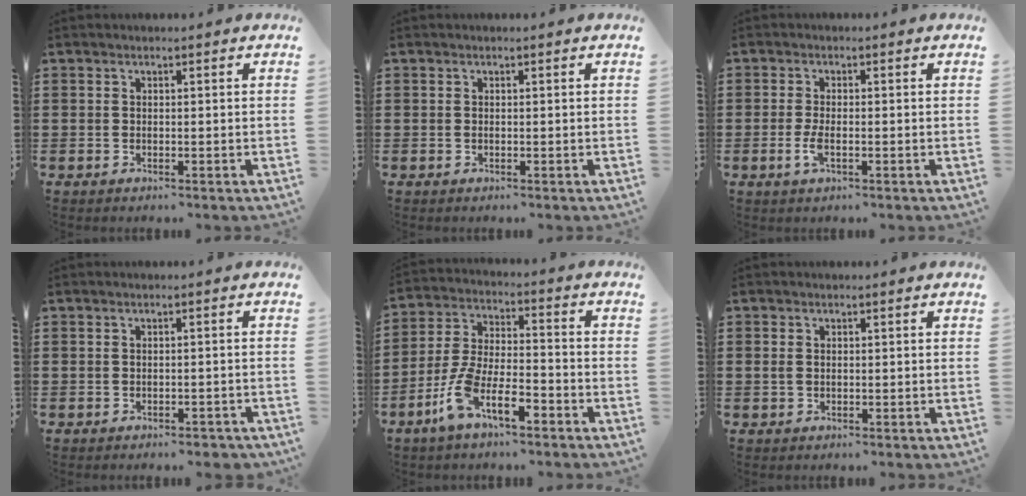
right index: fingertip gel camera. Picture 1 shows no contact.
{"total": 0.0}
{"total": 2.7, "force": [-0.9, 0.7, 2.4], "torque": [-0.064, -0.008, -0.023]}
{"total": 1.3, "force": [-1.1, 0.3, 0.4], "torque": [-0.013, -0.002, -0.023]}
{"total": 8.8, "force": [-5.5, 2.5, 6.4], "torque": [-0.160, -0.011, -0.111]}
{"total": 1.0, "force": [0.1, 0.7, 0.7], "torque": [-0.016, 0.005, 0.000]}